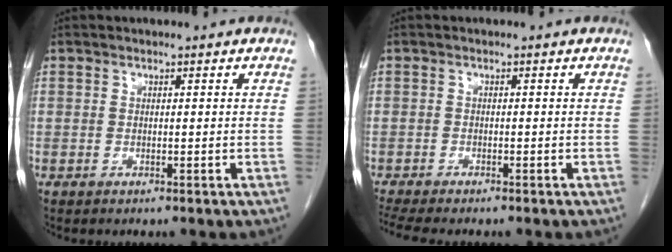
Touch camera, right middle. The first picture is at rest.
{"total": 5.4, "force": [-4.7, 0.6, 2.7], "torque": [-0.041, -0.007, -0.076]}